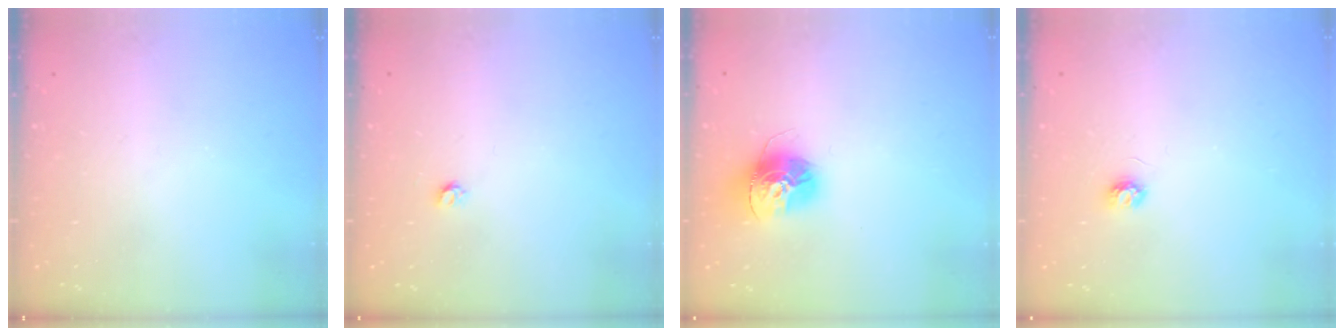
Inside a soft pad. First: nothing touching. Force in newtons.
{"total": 3.2, "press": 3.2, "slide": 0.3}
{"total": 14.6, "press": 14.6, "slide": 1.5}
{"total": 3.4, "press": 3.4, "slide": 0.4}